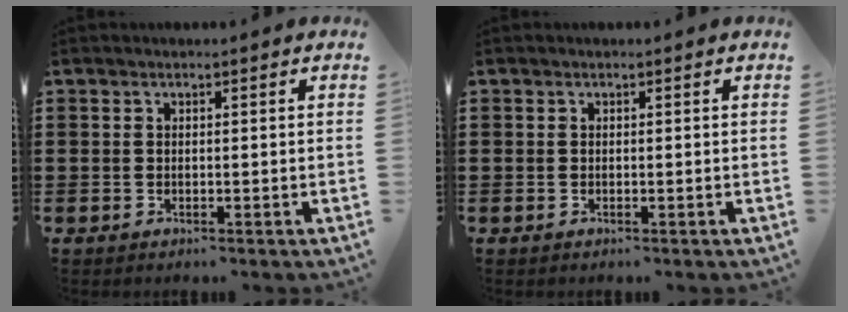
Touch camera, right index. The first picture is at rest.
{"total": 0.0}